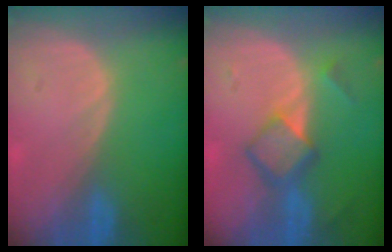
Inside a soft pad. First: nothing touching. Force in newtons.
{"total": 6.0, "press": 5.1, "slide": 3.1}